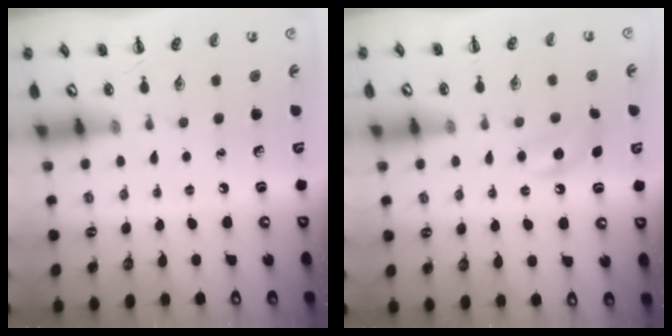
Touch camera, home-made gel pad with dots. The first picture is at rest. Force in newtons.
{"total": 5.4, "press": 5.3, "slide": 1.3}